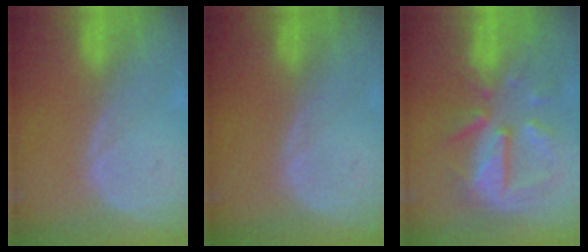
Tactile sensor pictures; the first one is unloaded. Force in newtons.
{"total": 0.0}
{"total": 10.2, "press": 9.3, "slide": 4.2}